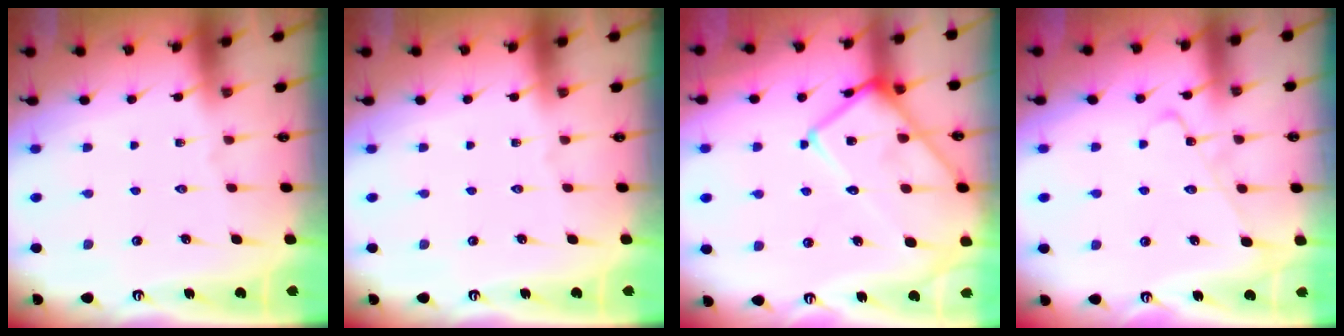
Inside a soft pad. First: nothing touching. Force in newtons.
{"total": 0.0}
{"total": 17.5, "press": 17.4, "slide": 1.5}
{"total": 4.4, "press": 4.4, "slide": 0.5}